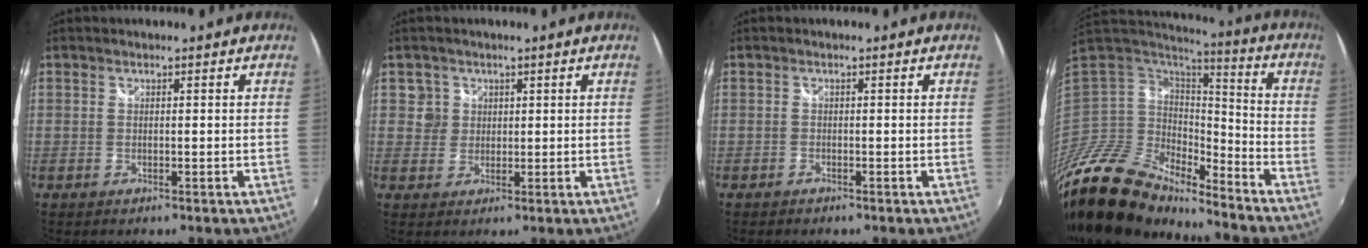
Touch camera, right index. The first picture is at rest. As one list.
[{"total": 3.0, "force": [0.8, 2.9, -0.1], "torque": [0.016, 0.016, 0.010]}, {"total": 0.8, "force": [-0.7, 0.4, 0.1], "torque": [-0.005, 0.000, -0.013]}, {"total": 18.3, "force": [-15.1, 7.3, 7.4], "torque": [-0.168, -0.014, -0.280]}]